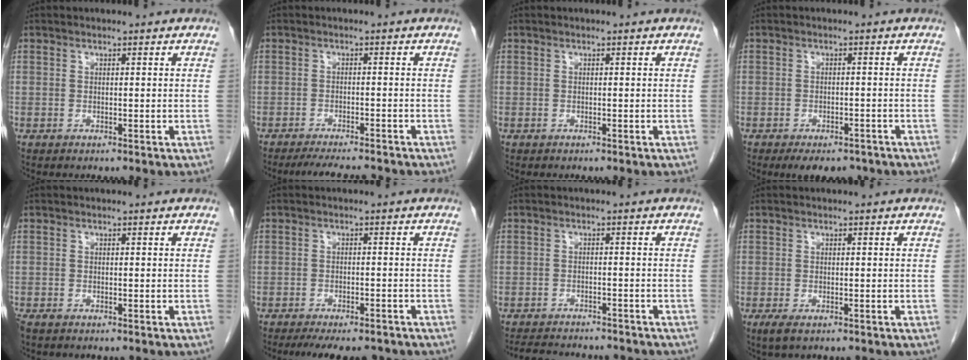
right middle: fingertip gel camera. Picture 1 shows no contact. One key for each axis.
{"total": 8.1, "fx": -7.3, "fy": 0.9, "fz": 3.4, "tx": -0.046, "ty": -0.013, "tz": -0.105}
{"total": 0.0}
{"total": 7.0, "fx": -5.3, "fy": 3.3, "fz": 3.1, "tx": -0.032, "ty": 0.001, "tz": -0.072}
{"total": 1.1, "fx": -0.9, "fy": 0.4, "fz": 0.5, "tx": -0.015, "ty": -0.004, "tz": -0.015}
{"total": 10.0, "fx": -8.4, "fy": 2.7, "fz": 4.7, "tx": -0.067, "ty": -0.007, "tz": -0.111}
{"total": 11.3, "fx": -10.3, "fy": 2.3, "fz": 4.0, "tx": -0.068, "ty": -0.005, "tz": -0.134}
{"total": 2.0, "fx": -1.1, "fy": 0.7, "fz": 1.5, "tx": -0.033, "ty": -0.005, "tz": -0.016}